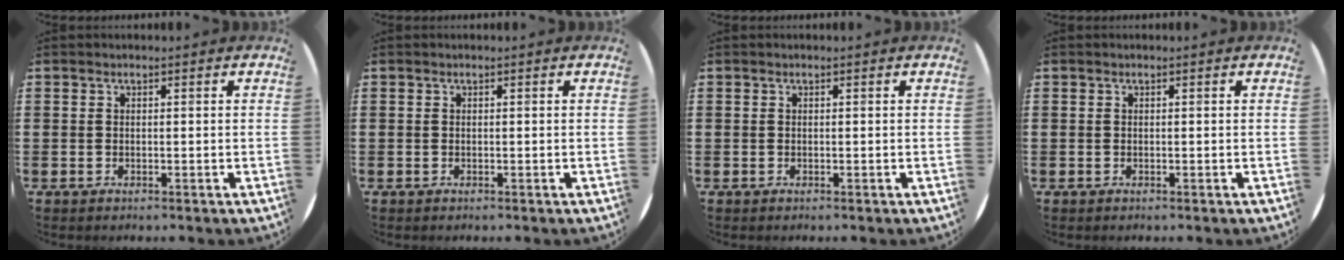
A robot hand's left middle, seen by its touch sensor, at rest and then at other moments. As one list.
[{"total": 0.0}, {"total": 0.0}, {"total": 0.0}]